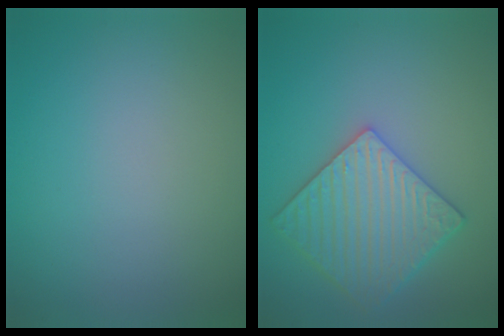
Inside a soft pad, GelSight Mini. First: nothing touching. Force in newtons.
{"total": 5.4, "press": 4.9, "slide": 2.4}